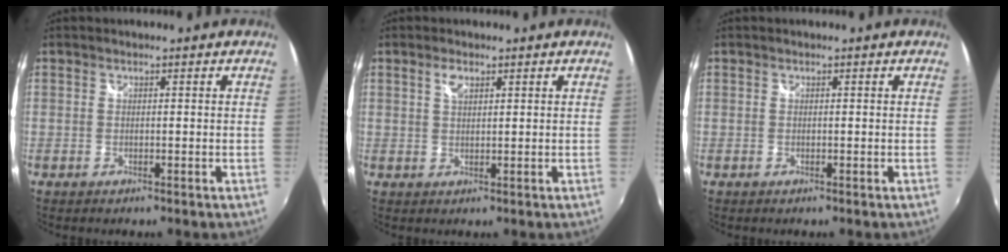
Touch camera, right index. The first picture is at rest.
{"total": 2.2, "force": [1.2, 1.0, 1.6], "torque": [-0.028, 0.003, 0.021]}
{"total": 0.0}